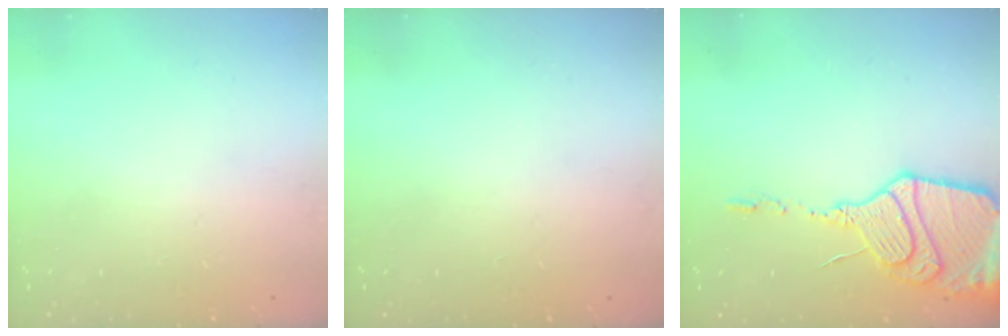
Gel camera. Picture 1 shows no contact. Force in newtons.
{"total": 0.0}
{"total": 19.2, "press": 19.1, "slide": 1.6}